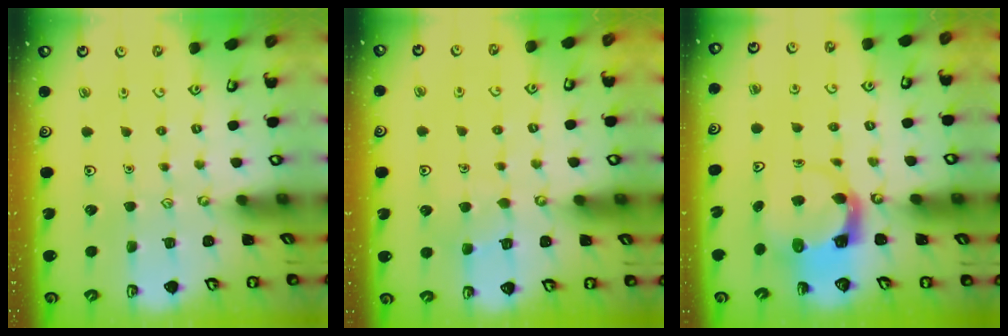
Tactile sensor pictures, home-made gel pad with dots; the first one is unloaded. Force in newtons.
{"total": 5.7, "press": 5.7, "slide": 0.5}
{"total": 3.7, "press": 3.6, "slide": 0.5}